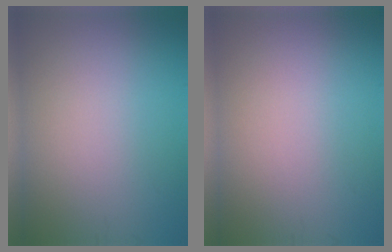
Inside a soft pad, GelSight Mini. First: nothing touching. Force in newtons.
{"total": 0.0}